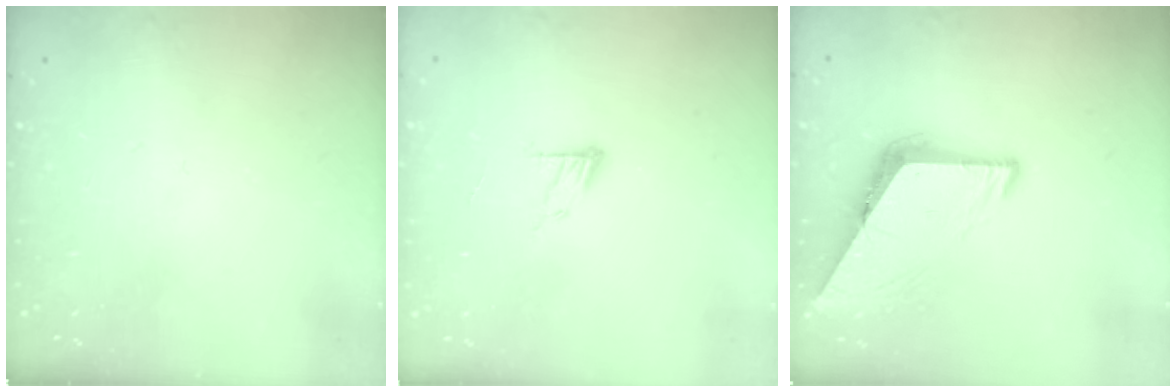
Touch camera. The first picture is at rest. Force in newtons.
{"total": 6.1, "press": 6.1, "slide": 0.5}
{"total": 7.0, "press": 7.0, "slide": 0.5}